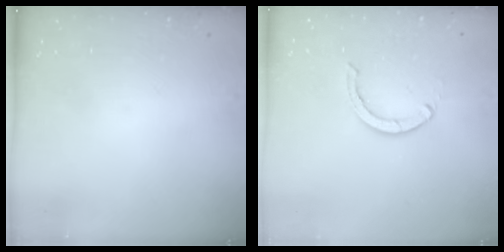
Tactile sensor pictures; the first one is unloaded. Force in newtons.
{"total": 2.9, "press": 2.9, "slide": 0.1}